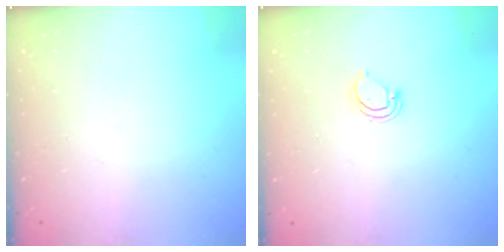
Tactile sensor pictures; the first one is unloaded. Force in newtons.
{"total": 3.9, "press": 3.9, "slide": 0.4}